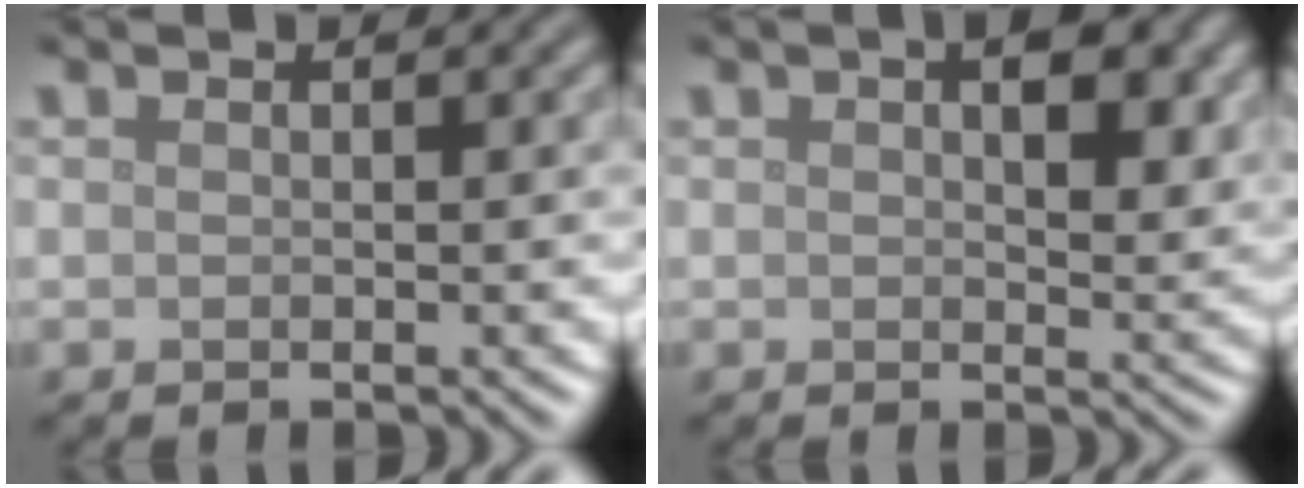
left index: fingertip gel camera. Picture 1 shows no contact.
{"total": 4.4, "force": [1.4, 2.2, 3.5], "torque": [-0.044, -0.002, 0.021]}